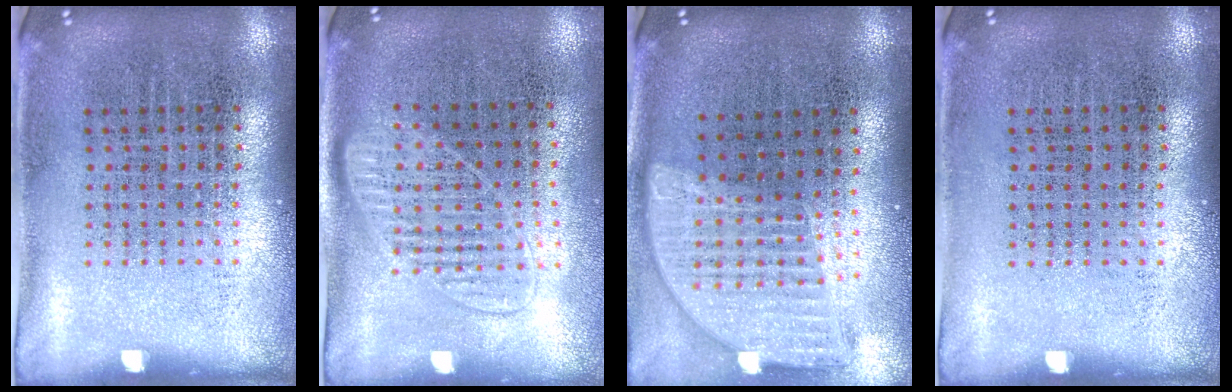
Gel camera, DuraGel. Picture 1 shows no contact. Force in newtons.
{"total": 1.4, "press": 1.3, "slide": 0.6}
{"total": 1.7, "press": 1.4, "slide": 1.0}
{"total": 0.0}